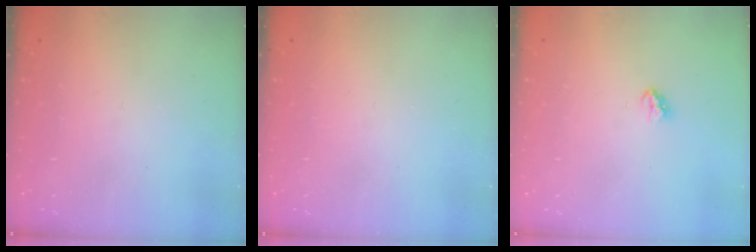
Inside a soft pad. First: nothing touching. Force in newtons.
{"total": 0.0}
{"total": 2.9, "press": 2.9, "slide": 0.2}